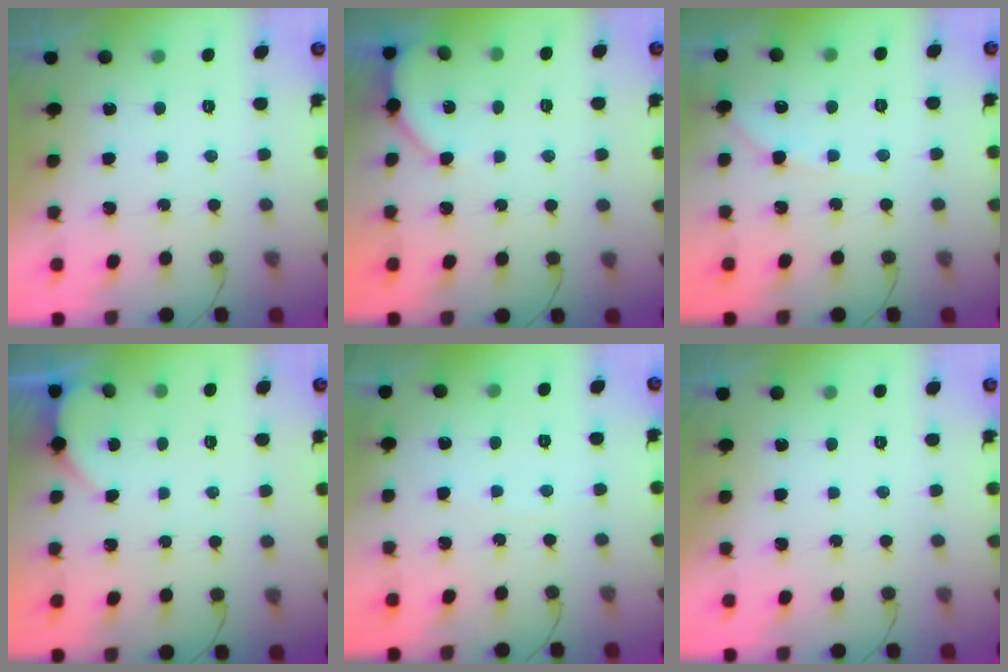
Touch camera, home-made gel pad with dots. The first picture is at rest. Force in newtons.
{"total": 3.3, "press": 3.2, "slide": 0.4}
{"total": 6.7, "press": 6.6, "slide": 0.9}
{"total": 1.8, "press": 1.8, "slide": 0.2}
{"total": 2.4, "press": 2.3, "slide": 0.3}
{"total": 0.0}